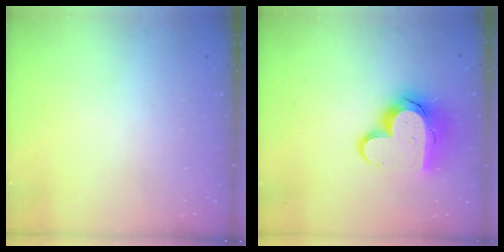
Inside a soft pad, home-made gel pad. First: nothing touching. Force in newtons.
{"total": 14.1, "press": 14.0, "slide": 1.2}